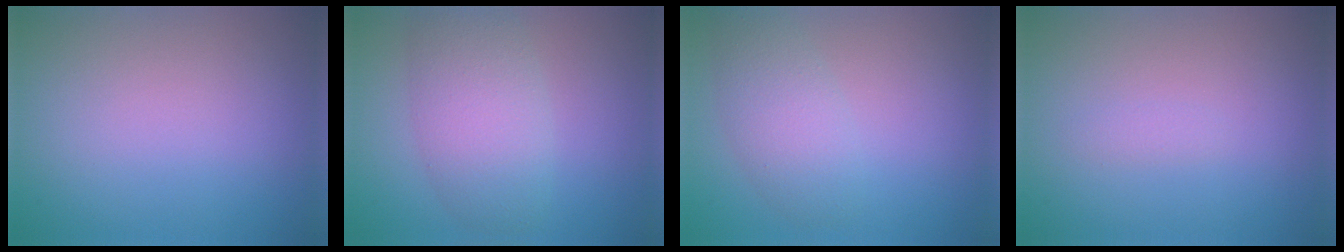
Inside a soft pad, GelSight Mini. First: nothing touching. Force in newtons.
{"total": 5.5, "press": 5.5, "slide": 0.3}
{"total": 3.5, "press": 3.4, "slide": 0.2}
{"total": 0.6, "press": 0.6, "slide": 0.1}